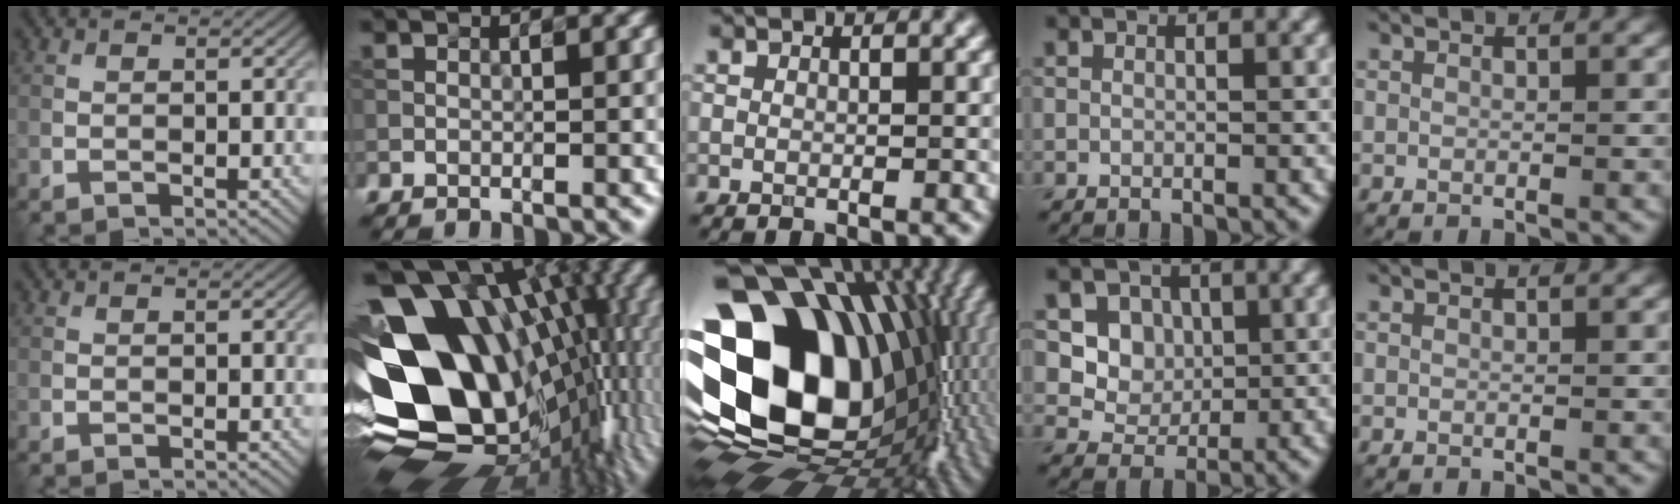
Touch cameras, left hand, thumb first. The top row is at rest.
{"index": {"total": 18.5, "force": [0.7, 12.7, 13.5], "torque": [-0.234, -0.019, 0.039]}, "middle": {"total": 20.6, "force": [1.9, 15.1, 13.8], "torque": [-0.278, -0.038, 0.068]}, "ring": {"total": 4.3, "force": [1.0, 3.7, 1.8], "torque": [-0.033, -0.017, 0.023]}}